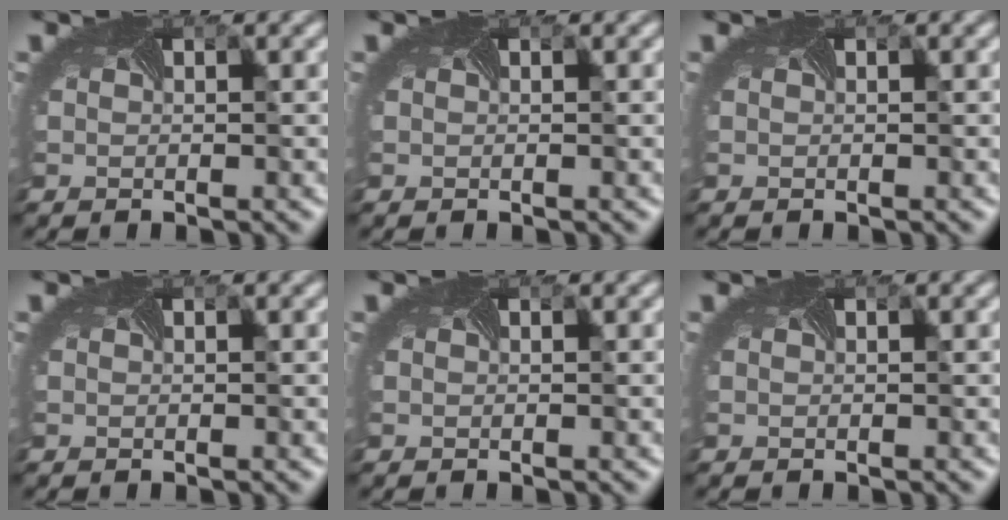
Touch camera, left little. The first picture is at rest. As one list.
[{"total": 0.0}, {"total": 0.0}, {"total": 0.0}, {"total": 0.0}, {"total": 0.0}]